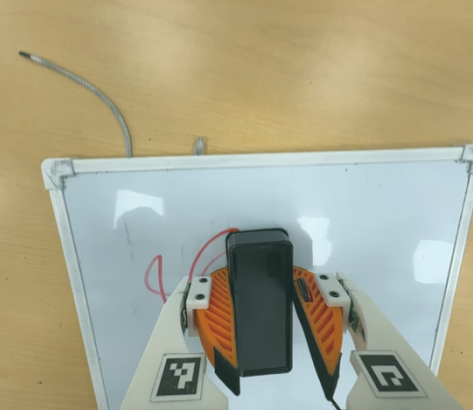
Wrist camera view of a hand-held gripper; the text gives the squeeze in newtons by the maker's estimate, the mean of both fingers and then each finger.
{"total": 13.4, "left": 15.3, "right": 11.5}